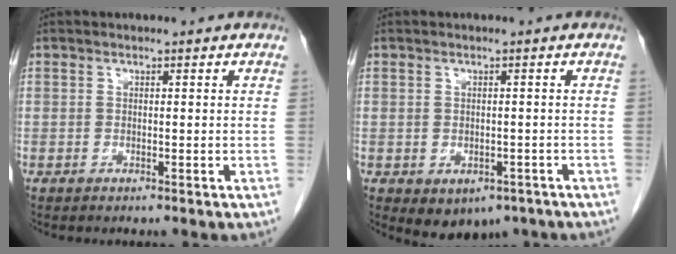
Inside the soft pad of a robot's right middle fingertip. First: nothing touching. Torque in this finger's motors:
{"motor_torque": [0.28, -0.27, 0.04, 0.03]}